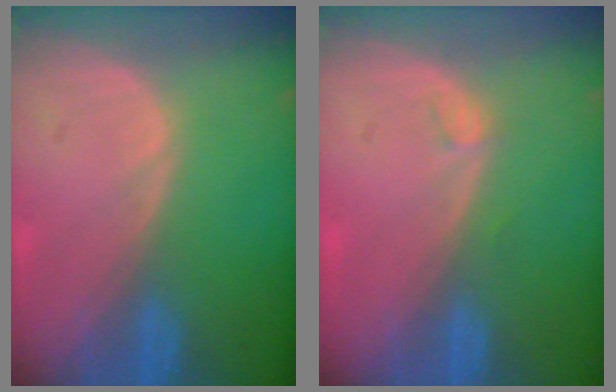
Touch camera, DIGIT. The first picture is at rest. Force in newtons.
{"total": 1.0, "press": 0.9, "slide": 0.3}